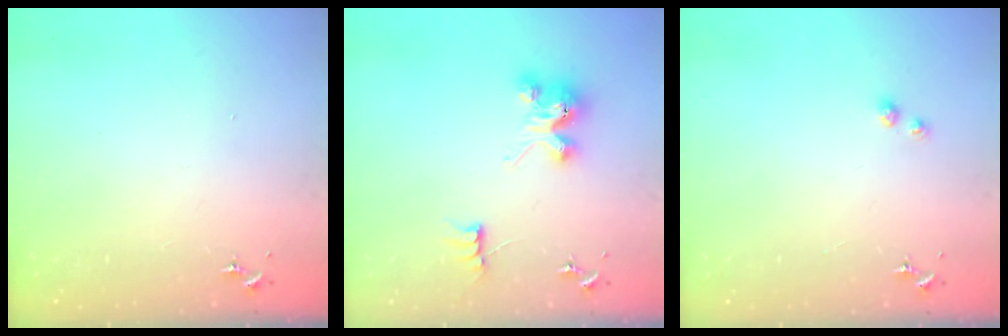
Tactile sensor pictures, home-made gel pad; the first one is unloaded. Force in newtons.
{"total": 5.8, "press": 5.8, "slide": 0.2}
{"total": 3.3, "press": 3.3, "slide": 0.3}